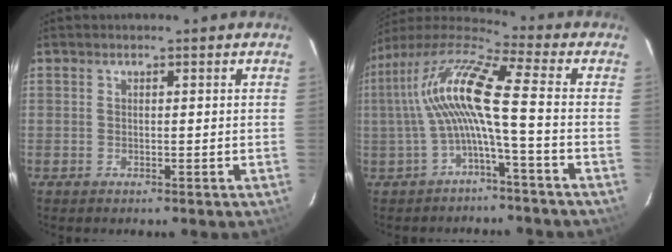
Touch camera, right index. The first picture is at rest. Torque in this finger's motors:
{"motor_torque": [1.29, -0.85, 0.89, 0.21]}